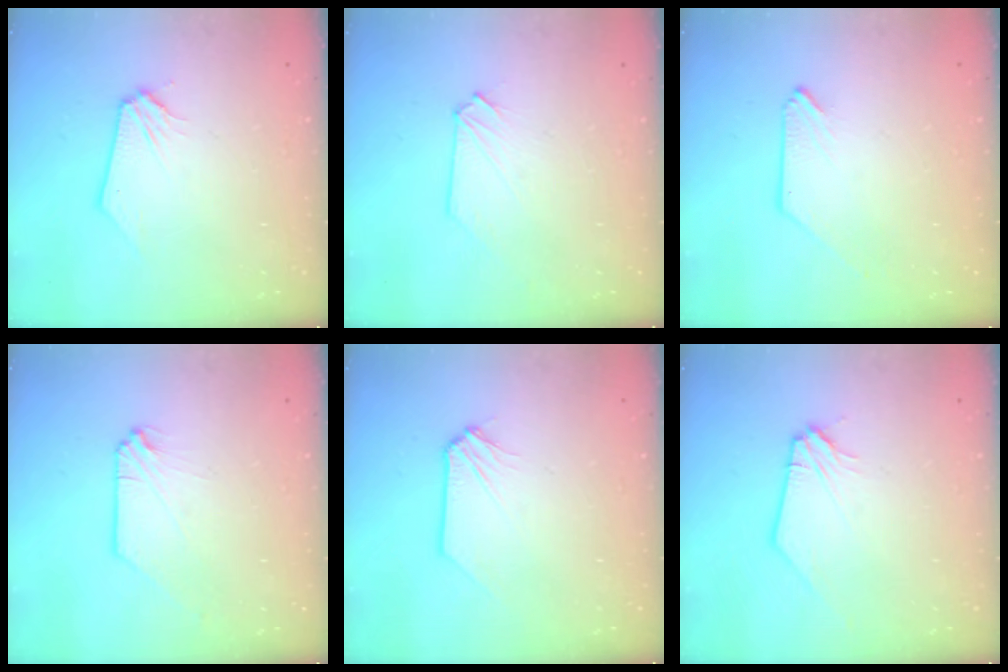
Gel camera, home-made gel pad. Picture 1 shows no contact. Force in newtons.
{"total": 0.0}
{"total": 0.0}
{"total": 0.0}
{"total": 0.8, "press": 0.8, "slide": 0.1}
{"total": 0.8, "press": 0.8, "slide": 0.1}